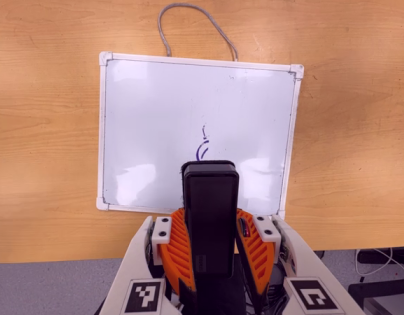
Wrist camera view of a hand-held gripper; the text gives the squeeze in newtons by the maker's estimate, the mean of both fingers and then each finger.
{"total": 9.4, "left": 7.9, "right": 11.0}